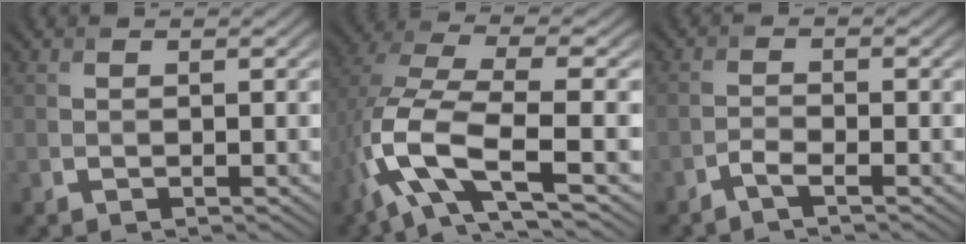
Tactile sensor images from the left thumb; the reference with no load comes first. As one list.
[{"total": 11.6, "force": [-3.6, 4.4, 10.1], "torque": [-0.231, -0.005, -0.078]}, {"total": 1.7, "force": [-1.3, 0.2, 1.0], "torque": [-0.024, 0.003, -0.032]}]